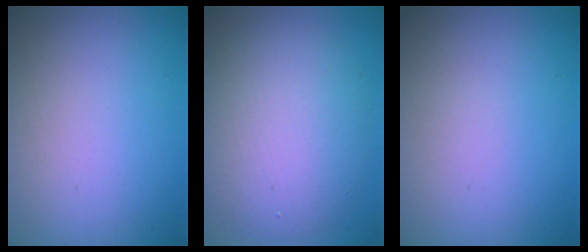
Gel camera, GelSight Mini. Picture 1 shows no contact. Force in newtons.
{"total": 7.6, "press": 7.6, "slide": 0.2}
{"total": 0.0}